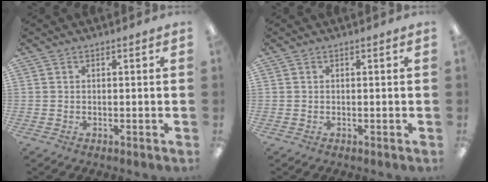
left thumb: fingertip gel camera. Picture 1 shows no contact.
{"total": 0.0}